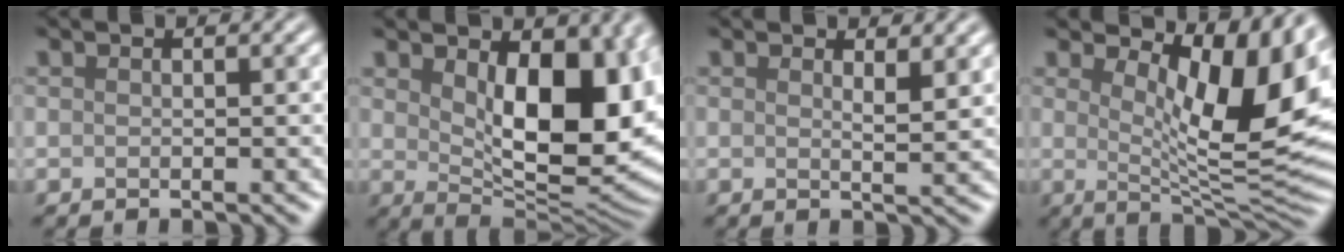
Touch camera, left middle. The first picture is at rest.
{"total": 11.8, "force": [2.3, 6.1, 9.9], "torque": [-0.129, -0.015, 0.046]}
{"total": 1.7, "force": [1.0, 0.4, 1.3], "torque": [-0.015, -0.004, 0.013]}
{"total": 11.0, "force": [3.7, 3.7, 9.7], "torque": [-0.145, -0.007, 0.065]}